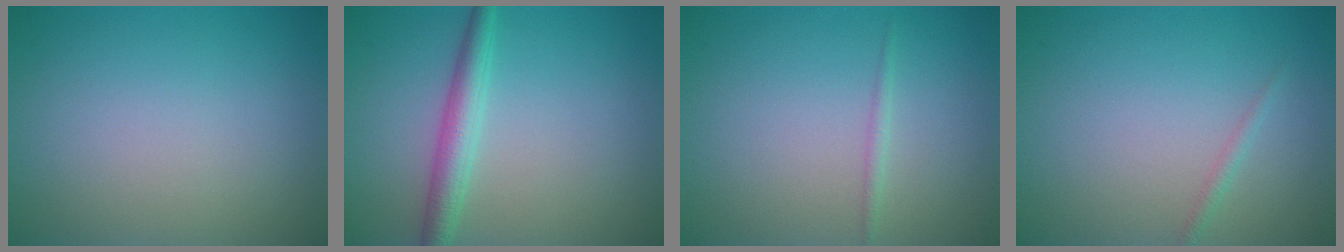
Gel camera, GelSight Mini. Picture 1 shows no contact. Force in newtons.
{"total": 3.0, "press": 3.0, "slide": 0.1}
{"total": 0.7, "press": 0.7, "slide": 0.0}
{"total": 0.8, "press": 0.8, "slide": 0.1}